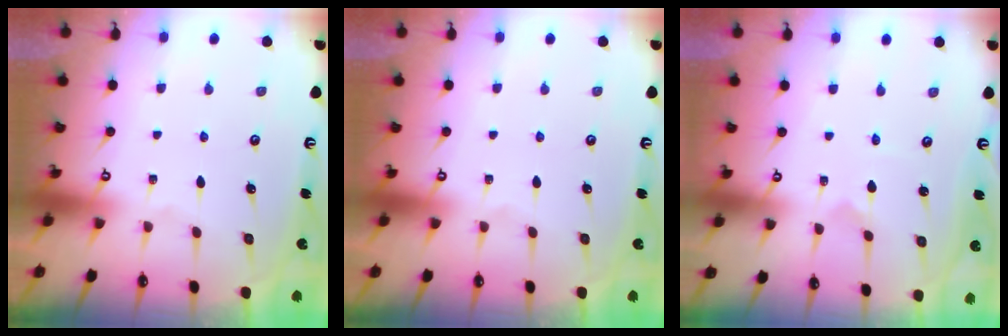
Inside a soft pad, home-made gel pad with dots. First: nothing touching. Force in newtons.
{"total": 0.0}
{"total": 0.7, "press": 0.7, "slide": 0.0}